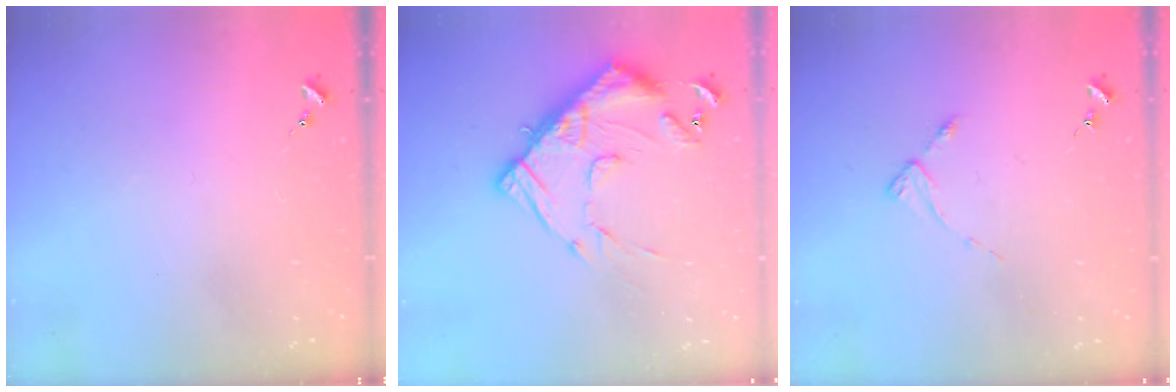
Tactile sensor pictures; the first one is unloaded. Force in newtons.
{"total": 16.6, "press": 16.6, "slide": 1.4}
{"total": 2.7, "press": 2.7, "slide": 0.3}